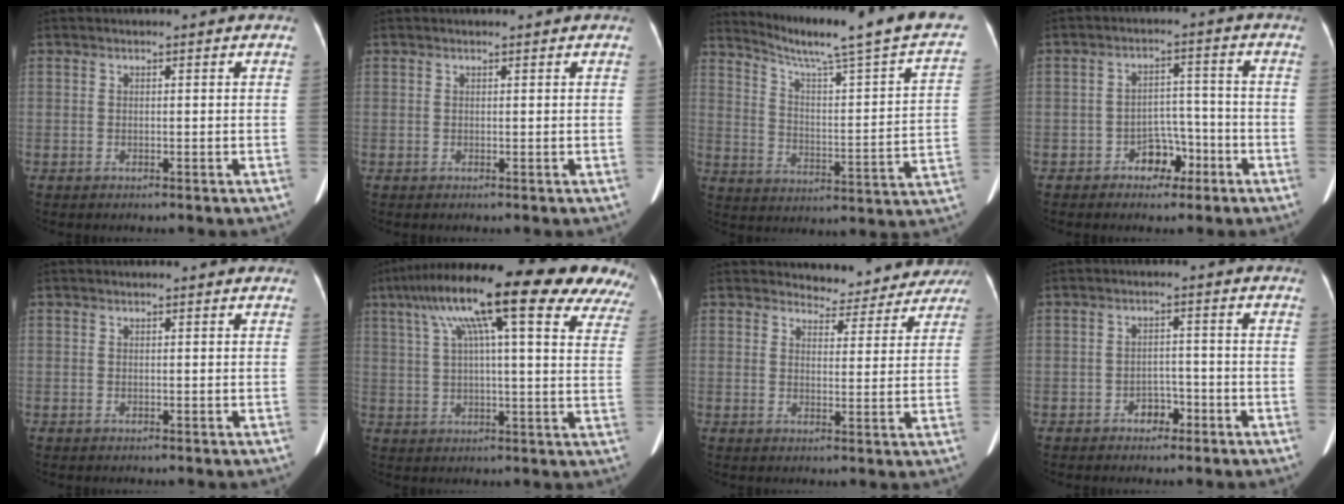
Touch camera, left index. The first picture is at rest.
{"total": 0.0}
{"total": 22.7, "force": [19.1, -0.2, 12.3], "torque": [-0.187, -0.052, 0.252]}
{"total": 4.6, "force": [-2.8, 3.0, 2.1], "torque": [-0.030, 0.021, -0.043]}
{"total": 1.1, "force": [1.0, 0.4, 0.4], "torque": [-0.004, 0.024, 0.009]}
{"total": 27.3, "force": [17.8, 4.9, 20.1], "torque": [-0.284, 0.066, 0.233]}
{"total": 9.2, "force": [8.6, 3.0, -0.3], "torque": [0.030, -0.004, 0.085]}
{"total": 2.6, "force": [-1.7, 1.7, 1.1], "torque": [-0.013, 0.007, -0.024]}